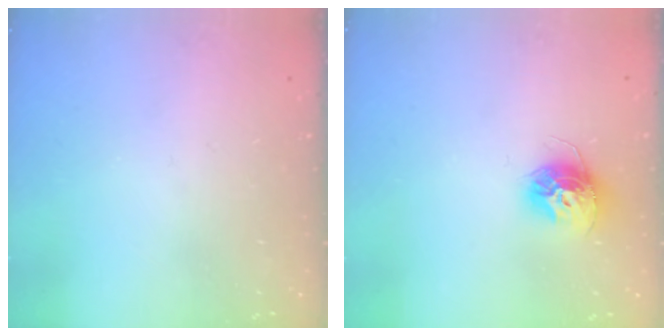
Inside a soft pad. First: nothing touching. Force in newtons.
{"total": 11.9, "press": 11.9, "slide": 0.9}